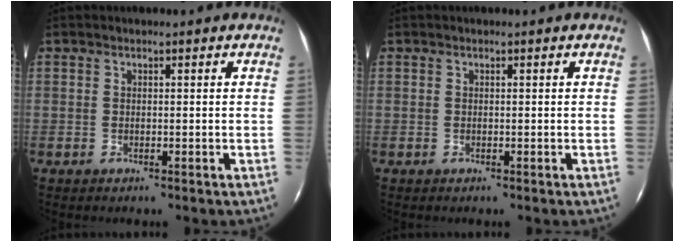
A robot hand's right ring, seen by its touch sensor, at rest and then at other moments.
{"total": 0.0}